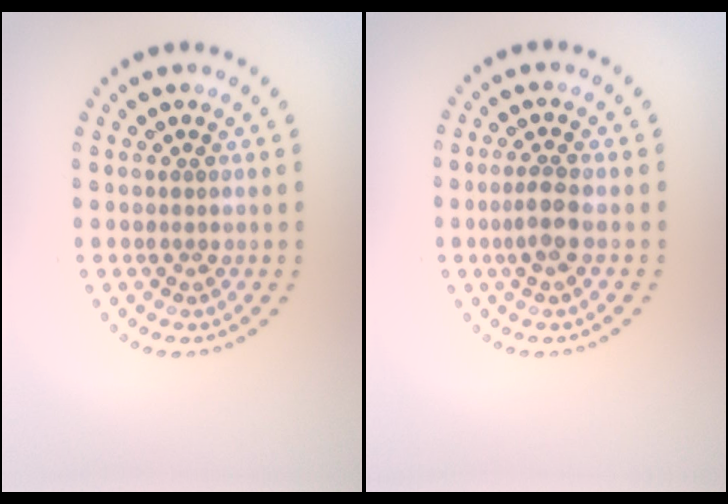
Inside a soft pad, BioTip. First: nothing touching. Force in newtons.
{"total": 2.0, "press": 1.8, "slide": 0.9}